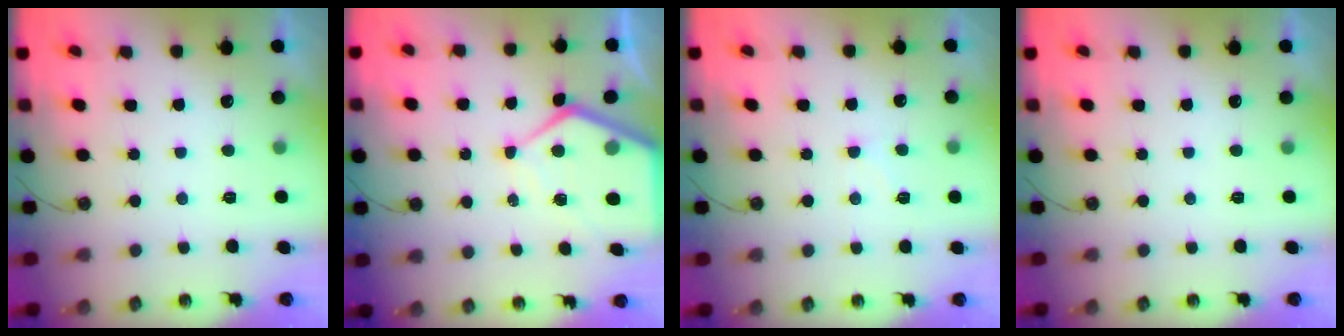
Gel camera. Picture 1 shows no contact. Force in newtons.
{"total": 10.4, "press": 10.3, "slide": 1.1}
{"total": 6.3, "press": 6.3, "slide": 0.6}
{"total": 0.0}